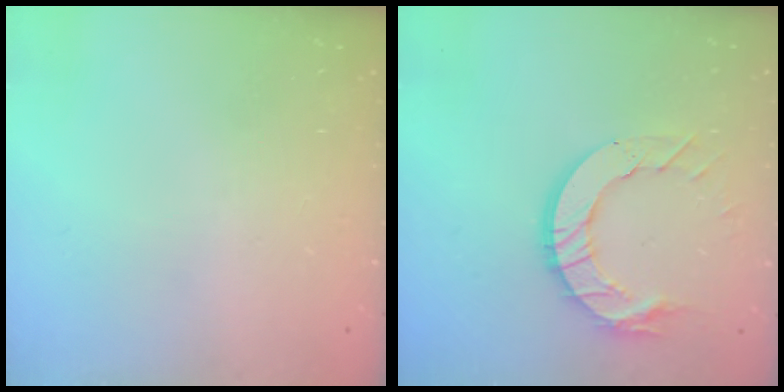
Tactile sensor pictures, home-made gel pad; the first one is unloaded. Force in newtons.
{"total": 11.5, "press": 11.4, "slide": 1.2}